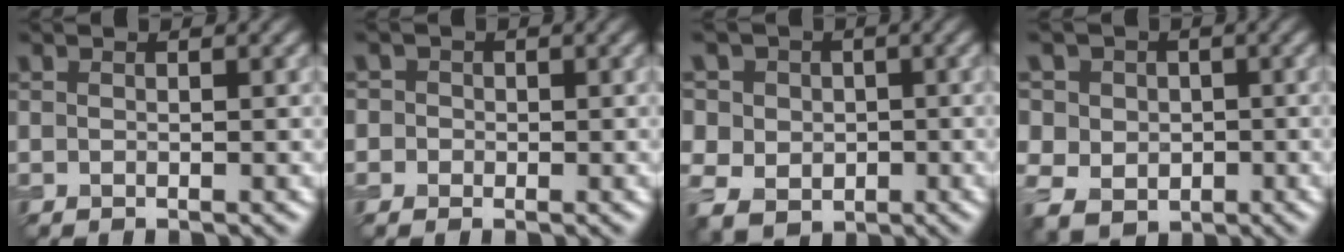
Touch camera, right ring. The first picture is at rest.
{"total": 1.8, "force": [0.3, 1.7, 0.4], "torque": [0.018, 0.011, -0.019]}
{"total": 8.7, "force": [1.9, 7.8, 3.4], "torque": [-0.089, 0.025, 0.014]}
{"total": 7.9, "force": [1.6, 7.1, 3.0], "torque": [-0.075, 0.025, 0.007]}